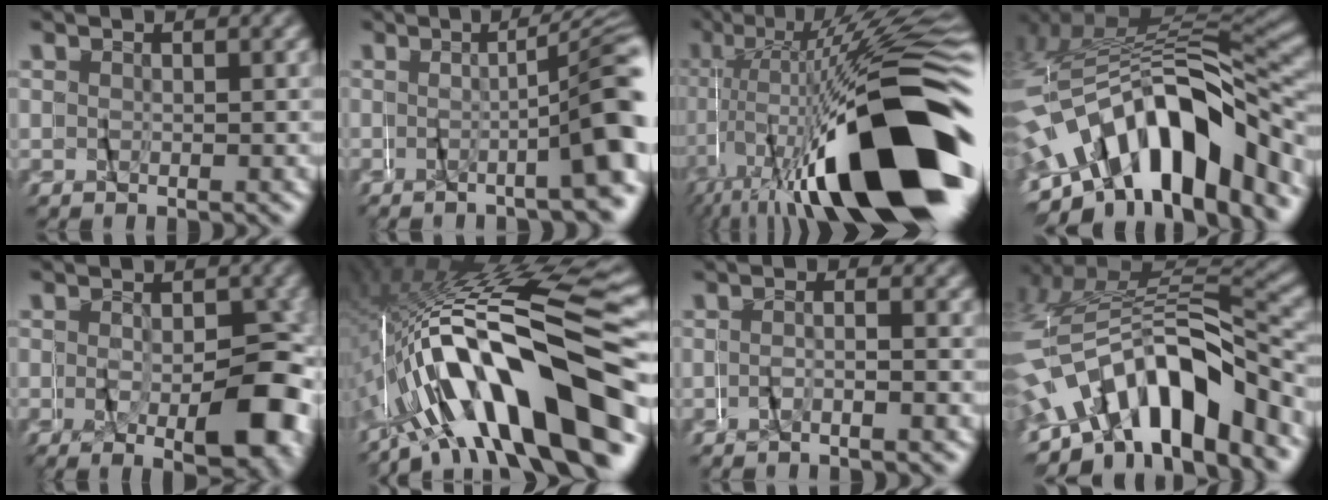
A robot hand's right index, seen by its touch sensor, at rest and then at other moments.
{"total": 6.3, "force": [-2.9, -1.3, 5.4], "torque": [-0.044, 0.013, -0.044]}
{"total": 17.7, "force": [-6.3, 3.0, 16.3], "torque": [-0.237, 0.019, -0.092]}
{"total": 10.7, "force": [-5.2, 5.0, 7.9], "torque": [-0.154, -0.002, -0.075]}
{"total": 7.0, "force": [-3.2, 2.5, 5.6], "torque": [-0.059, -0.029, -0.040]}
{"total": 14.4, "force": [-4.0, 4.2, 13.1], "torque": [-0.249, 0.015, -0.053]}
{"total": 2.3, "force": [-2.1, -0.9, 0.0], "torque": [0.003, 0.014, -0.048]}
{"total": 9.3, "force": [-4.3, 5.1, 6.5], "torque": [-0.136, -0.003, -0.066]}